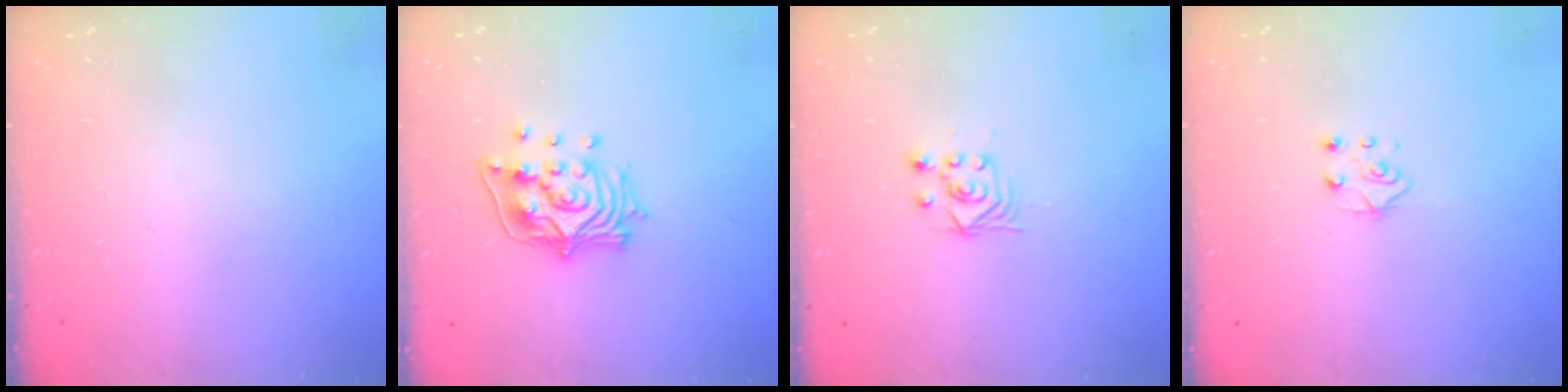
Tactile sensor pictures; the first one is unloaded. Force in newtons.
{"total": 12.9, "press": 12.8, "slide": 1.8}
{"total": 3.5, "press": 3.0, "slide": 1.7}
{"total": 4.3, "press": 4.3, "slide": 0.5}